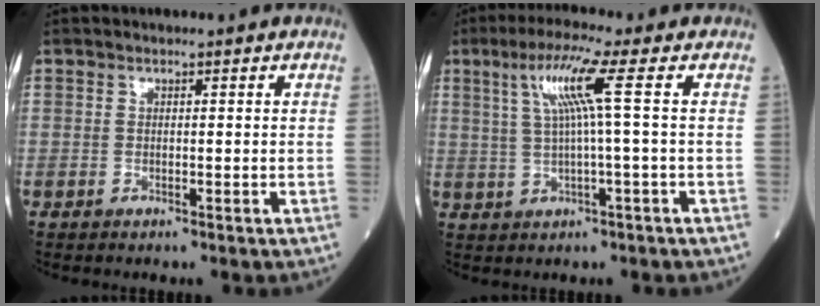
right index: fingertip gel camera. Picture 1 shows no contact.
{"total": 6.8, "force": [1.9, -1.3, 6.4], "torque": [-0.128, 0.015, 0.041]}